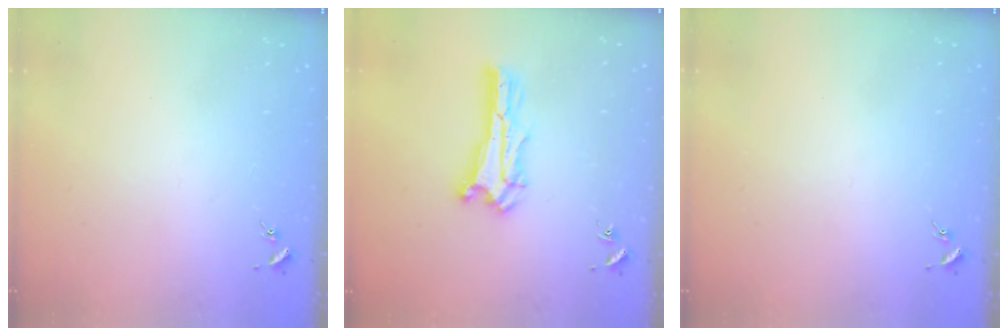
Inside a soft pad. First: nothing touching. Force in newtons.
{"total": 1.5, "press": 1.5, "slide": 0.2}
{"total": 0.0}